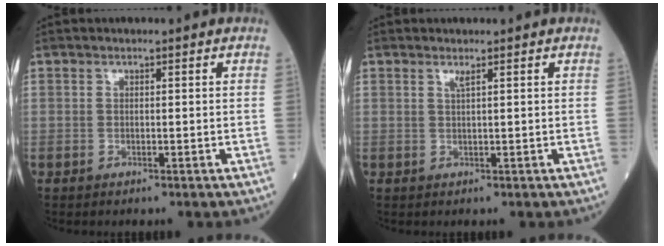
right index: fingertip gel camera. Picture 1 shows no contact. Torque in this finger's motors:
{"motor_torque": [-0.03, -0.02, -0.02, 0.03]}